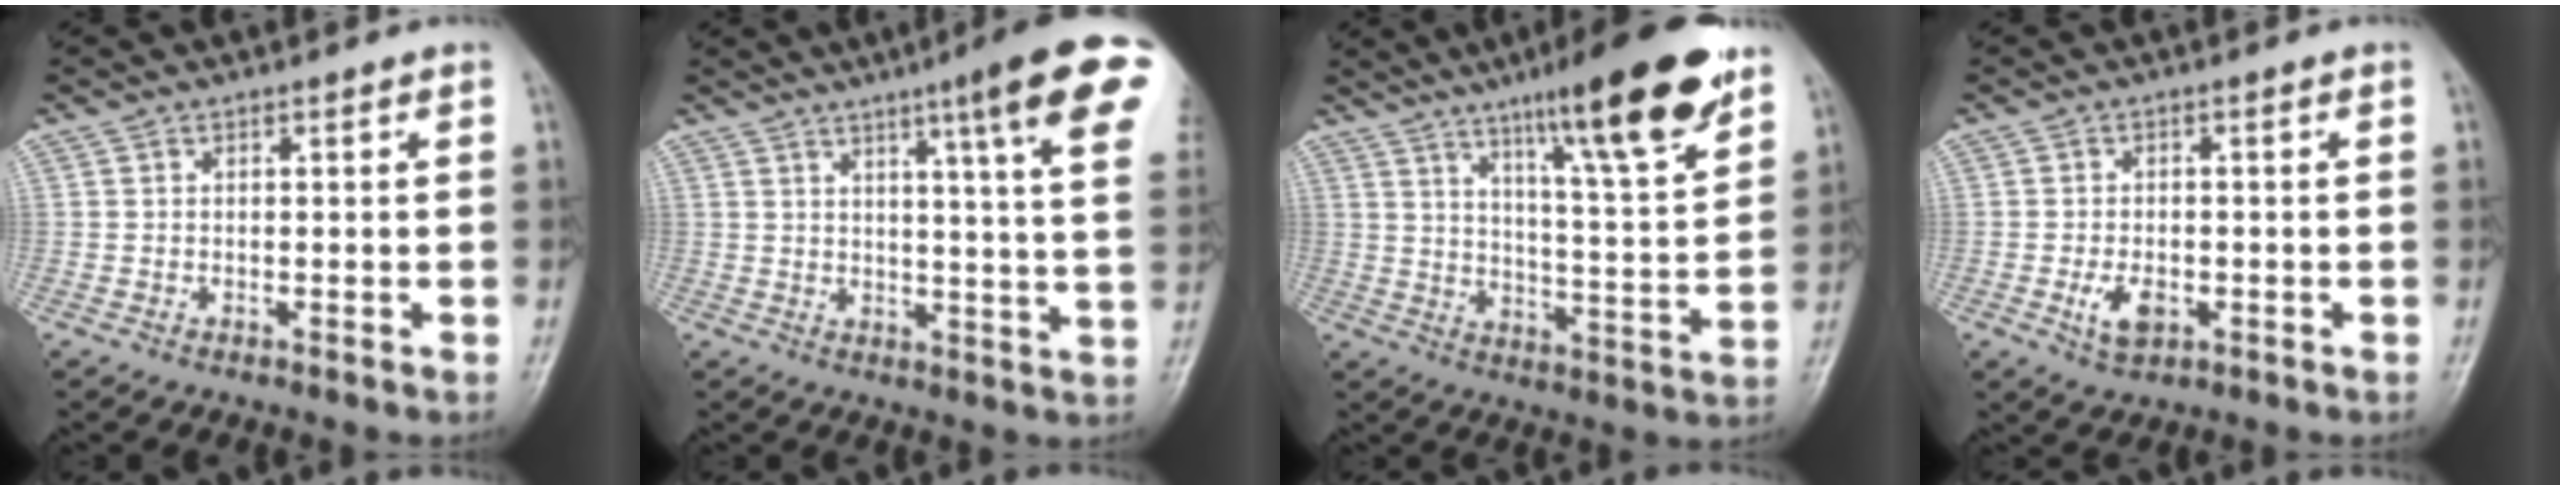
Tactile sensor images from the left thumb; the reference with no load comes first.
{"total": 16.5, "force": [8.5, 1.0, 14.0], "torque": [-0.172, -0.032, 0.097]}
{"total": 18.8, "force": [11.8, 2.8, 14.4], "torque": [-0.194, -0.058, 0.182]}
{"total": 4.5, "force": [-1.4, 2.7, 3.3], "torque": [-0.058, 0.001, -0.020]}